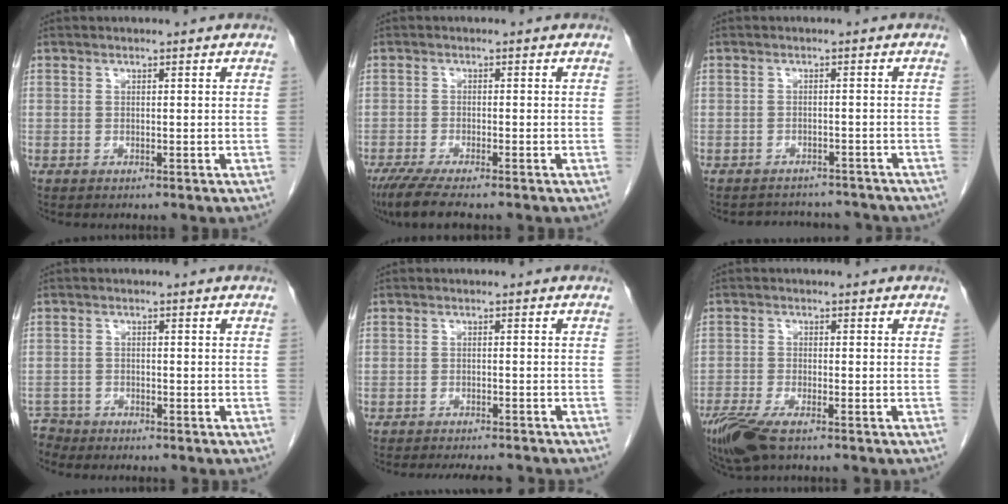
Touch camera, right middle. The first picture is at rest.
{"total": 6.5, "force": [-5.2, 0.4, 4.0], "torque": [-0.067, -0.017, -0.086]}
{"total": 8.1, "force": [-7.6, 2.7, 1.1], "torque": [-0.013, 0.012, -0.084]}
{"total": 2.4, "force": [-2.2, 0.2, -0.9], "torque": [0.020, -0.007, -0.043]}
{"total": 9.0, "force": [-8.2, 1.6, 3.4], "torque": [-0.047, -0.007, -0.105]}
{"total": 7.2, "force": [-4.9, 1.8, 4.9], "torque": [-0.097, -0.019, -0.089]}